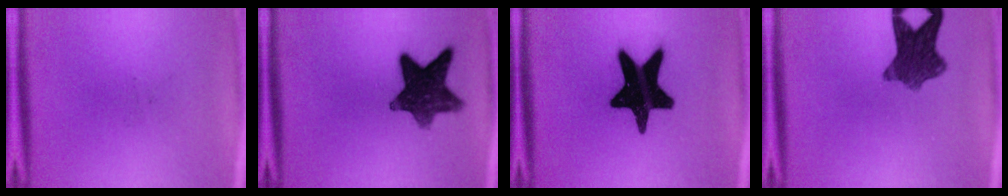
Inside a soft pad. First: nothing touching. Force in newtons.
{"total": 11.3}
{"total": 19.7}
{"total": 8.5}